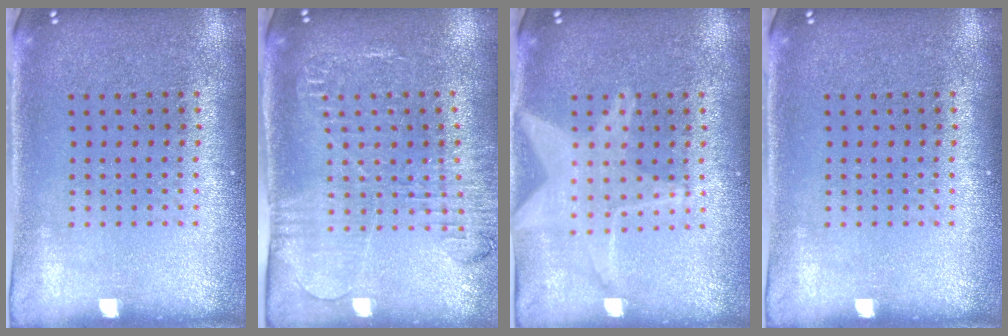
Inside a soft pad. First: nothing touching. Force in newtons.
{"total": 1.9, "press": 1.9, "slide": 0.1}
{"total": 3.0, "press": 3.0, "slide": 0.4}
{"total": 0.0}